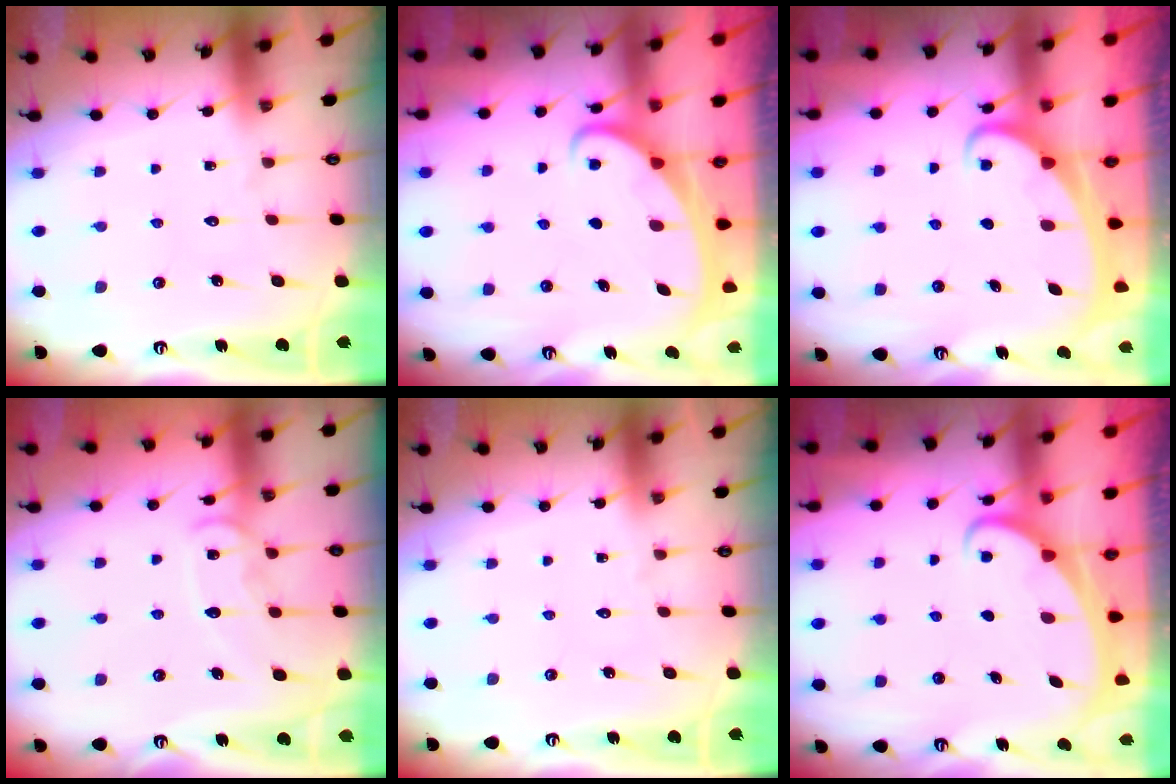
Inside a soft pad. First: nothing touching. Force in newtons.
{"total": 2.3, "press": 2.2, "slide": 0.3}
{"total": 2.0, "press": 2.0, "slide": 0.3}
{"total": 10.3, "press": 10.3, "slide": 0.9}
{"total": 0.0}
{"total": 1.9, "press": 1.9, "slide": 0.3}